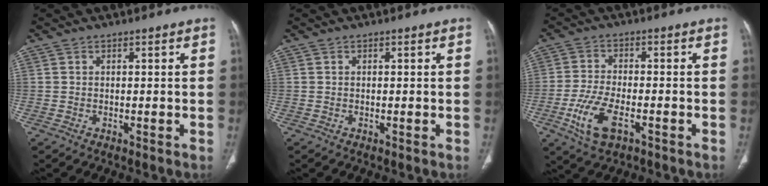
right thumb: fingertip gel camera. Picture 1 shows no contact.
{"total": 0.0}
{"total": 8.9, "force": [-3.7, 4.1, 7.0], "torque": [-0.152, 0.008, -0.066]}